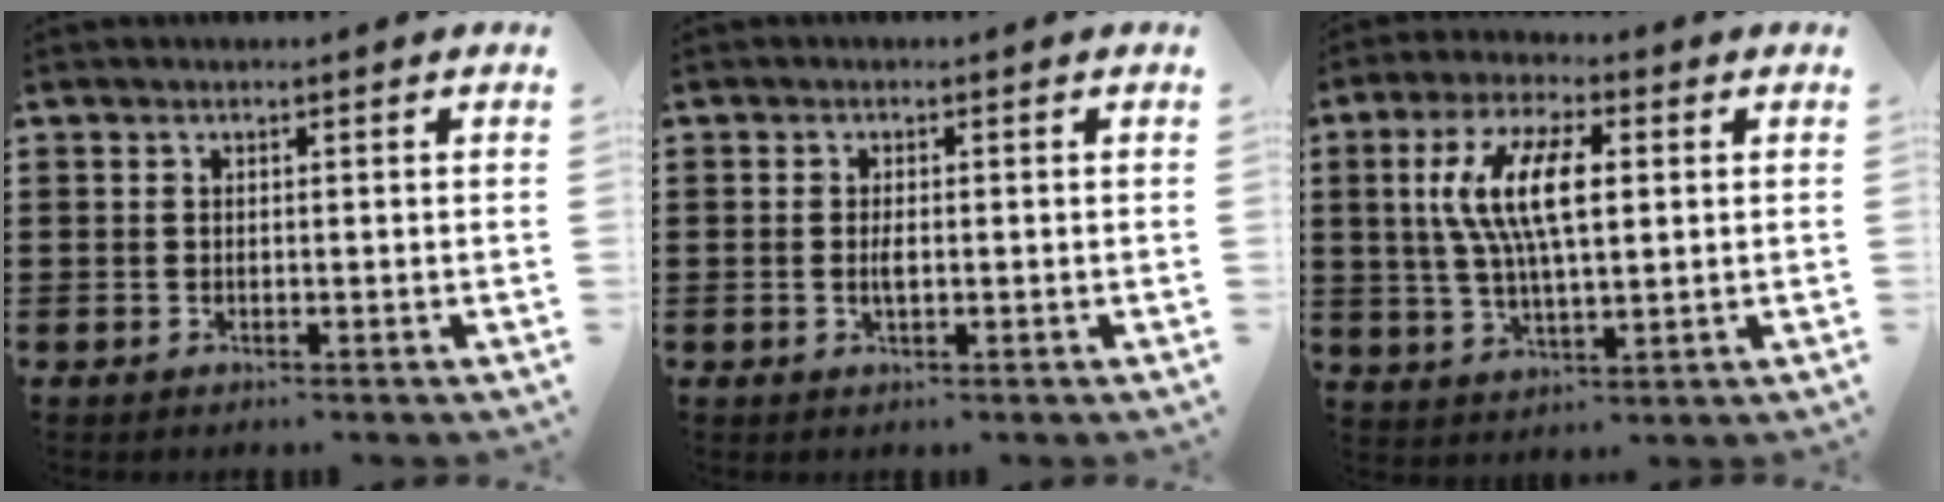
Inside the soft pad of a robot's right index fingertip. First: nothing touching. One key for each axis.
{"total": 1.8, "fx": -0.1, "fy": 0.6, "fz": 1.7, "tx": -0.039, "ty": -0.002, "tz": -0.005}
{"total": 10.6, "fx": 1.9, "fy": 4.0, "fz": 9.6, "tx": -0.207, "ty": 0.009, "tz": 0.027}